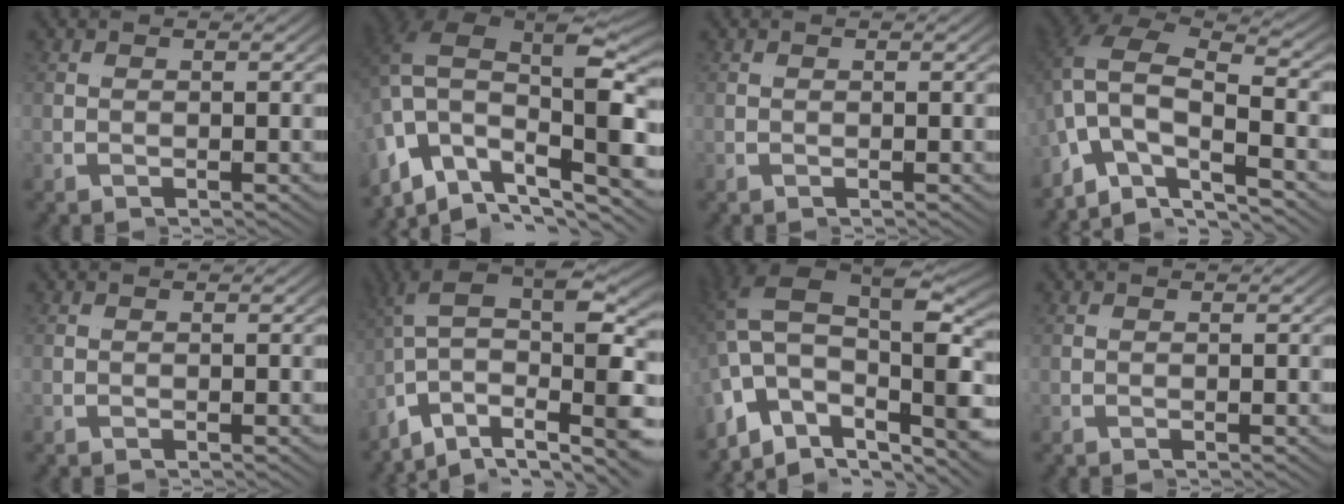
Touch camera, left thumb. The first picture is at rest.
{"total": 12.7, "force": [1.9, 4.9, 11.5], "torque": [-0.203, 0.037, 0.010]}
{"total": 0.0}
{"total": 9.5, "force": [1.4, 6.0, 7.3], "torque": [-0.143, 0.025, -0.009]}
{"total": 0.0}
{"total": 14.2, "force": [-0.1, 8.6, 11.2], "torque": [-0.189, -0.002, -0.015]}
{"total": 14.1, "force": [0.0, 7.4, 12.0], "torque": [-0.214, 0.009, -0.014]}
{"total": 0.0}